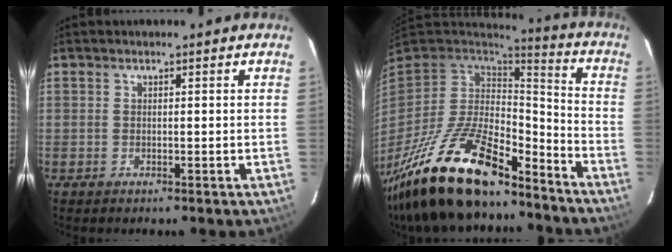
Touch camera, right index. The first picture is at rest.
{"total": 26.2, "force": [-18.4, 9.1, 16.3], "torque": [-0.324, -0.036, -0.311]}